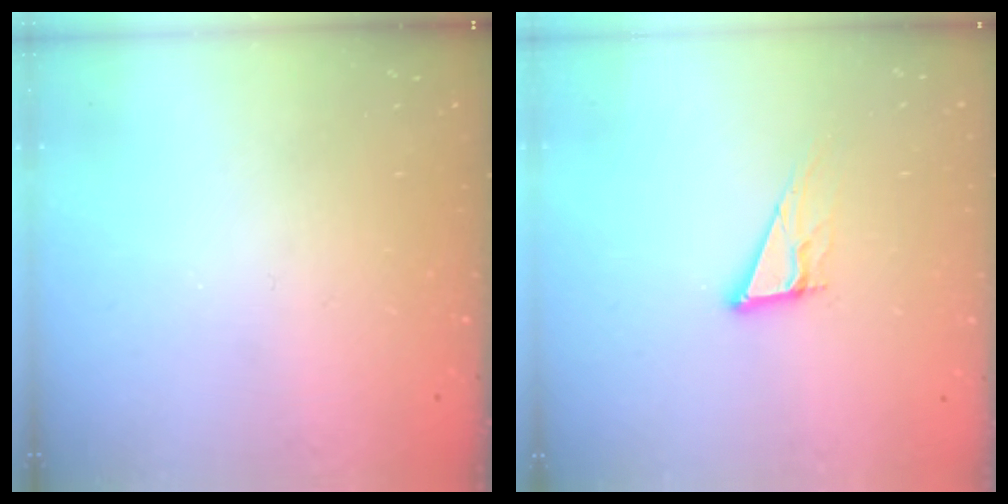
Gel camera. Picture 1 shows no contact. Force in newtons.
{"total": 8.6, "press": 8.3, "slide": 2.4}